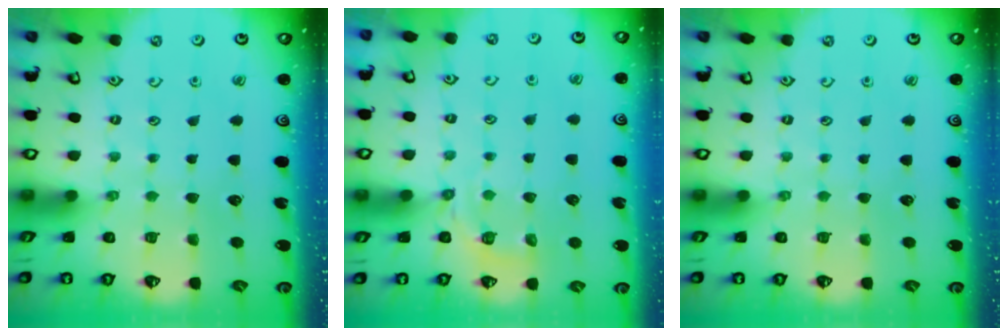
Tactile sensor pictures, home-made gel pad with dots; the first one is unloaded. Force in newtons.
{"total": 4.8, "press": 4.3, "slide": 2.2}
{"total": 0.0}